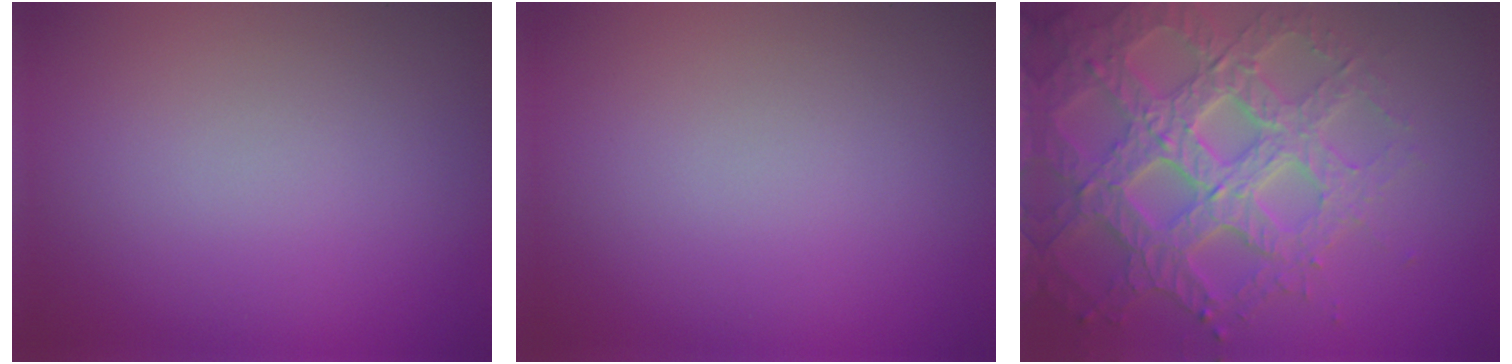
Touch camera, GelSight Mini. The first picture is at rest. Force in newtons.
{"total": 0.0}
{"total": 7.0, "press": 6.7, "slide": 1.8}